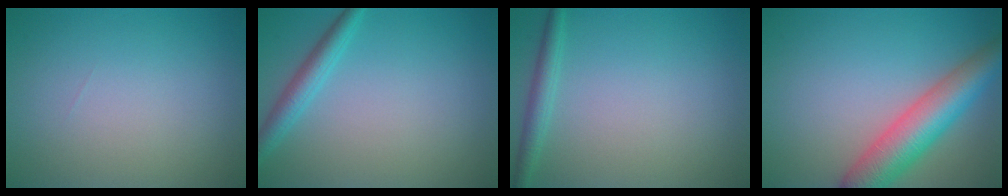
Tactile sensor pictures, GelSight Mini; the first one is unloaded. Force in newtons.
{"total": 2.5, "press": 2.5, "slide": 0.1}
{"total": 1.8, "press": 1.8, "slide": 0.1}
{"total": 7.1, "press": 7.1, "slide": 0.3}